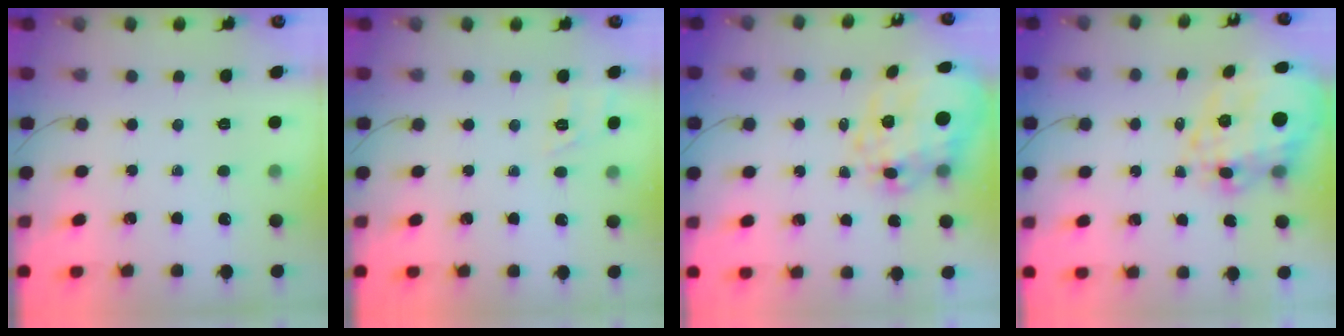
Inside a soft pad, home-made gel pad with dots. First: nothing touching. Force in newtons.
{"total": 2.9, "press": 2.3, "slide": 1.8}
{"total": 13.6, "press": 13.2, "slide": 3.1}
{"total": 16.3, "press": 15.9, "slide": 3.8}